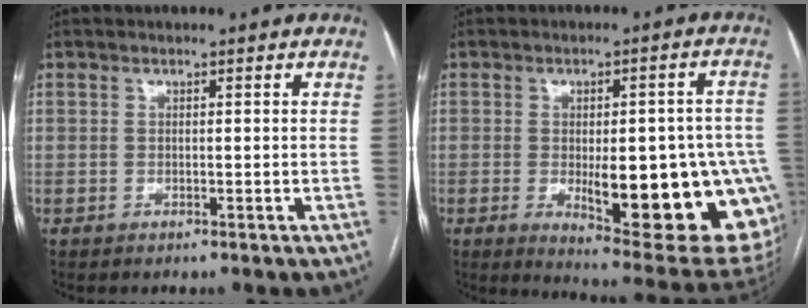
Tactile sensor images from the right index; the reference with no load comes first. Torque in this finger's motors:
{"motor_torque": [1.39, -0.74, 0.60, 0.17]}